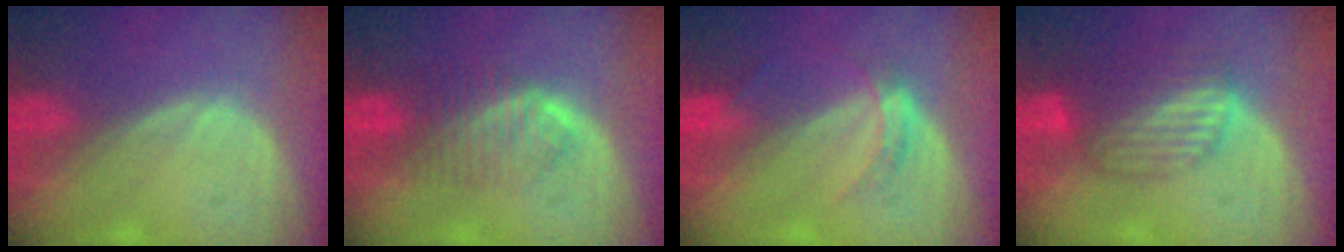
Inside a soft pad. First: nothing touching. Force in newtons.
{"total": 4.8, "press": 4.7, "slide": 1.0}
{"total": 3.2, "press": 2.9, "slide": 1.3}
{"total": 6.7, "press": 6.1, "slide": 2.8}